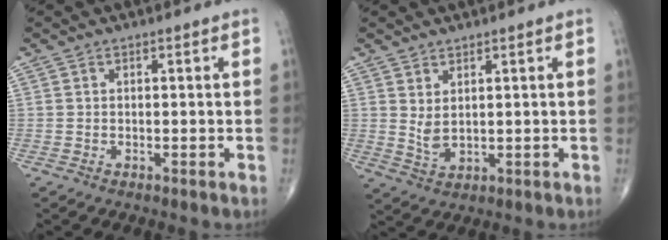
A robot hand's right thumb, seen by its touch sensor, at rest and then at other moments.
{"total": 3.4, "force": [1.4, 1.7, 2.7], "torque": [-0.048, -0.018, 0.034]}